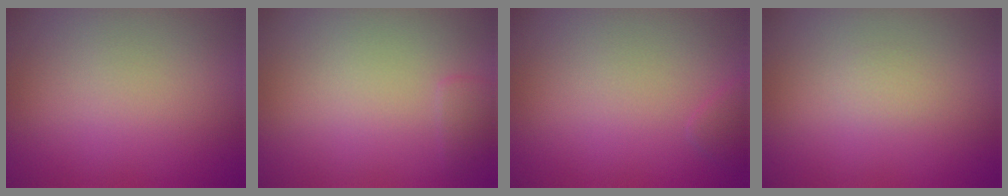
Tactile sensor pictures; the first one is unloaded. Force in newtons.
{"total": 0.9, "press": 0.9, "slide": 0.1}
{"total": 0.8, "press": 0.8, "slide": 0.1}
{"total": 0.6, "press": 0.6, "slide": 0.1}